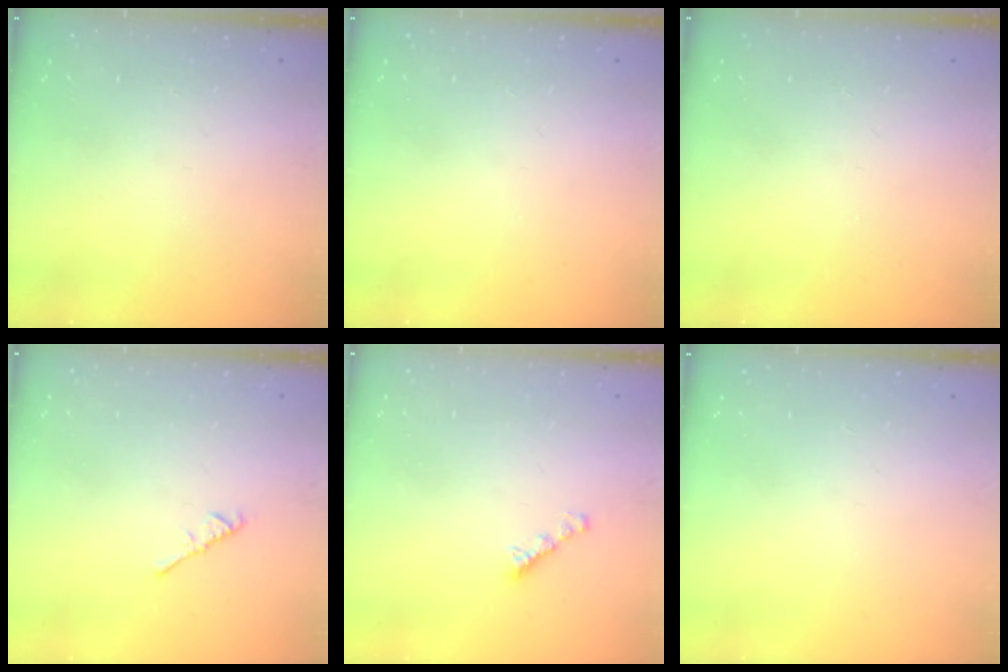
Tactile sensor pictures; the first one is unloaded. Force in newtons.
{"total": 0.0}
{"total": 0.0}
{"total": 2.4, "press": 2.3, "slide": 0.6}
{"total": 2.7, "press": 2.6, "slide": 0.7}
{"total": 0.0}